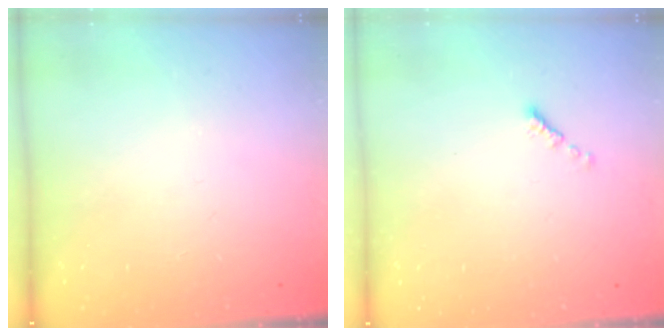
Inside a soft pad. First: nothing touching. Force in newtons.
{"total": 0.0}